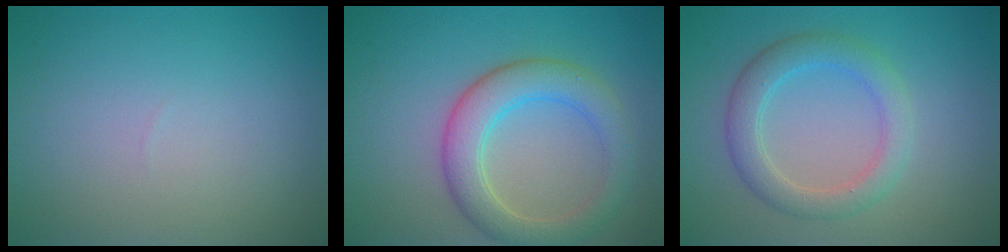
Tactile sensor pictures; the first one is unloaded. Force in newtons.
{"total": 5.0, "press": 5.0, "slide": 0.5}
{"total": 3.5, "press": 3.5, "slide": 0.1}